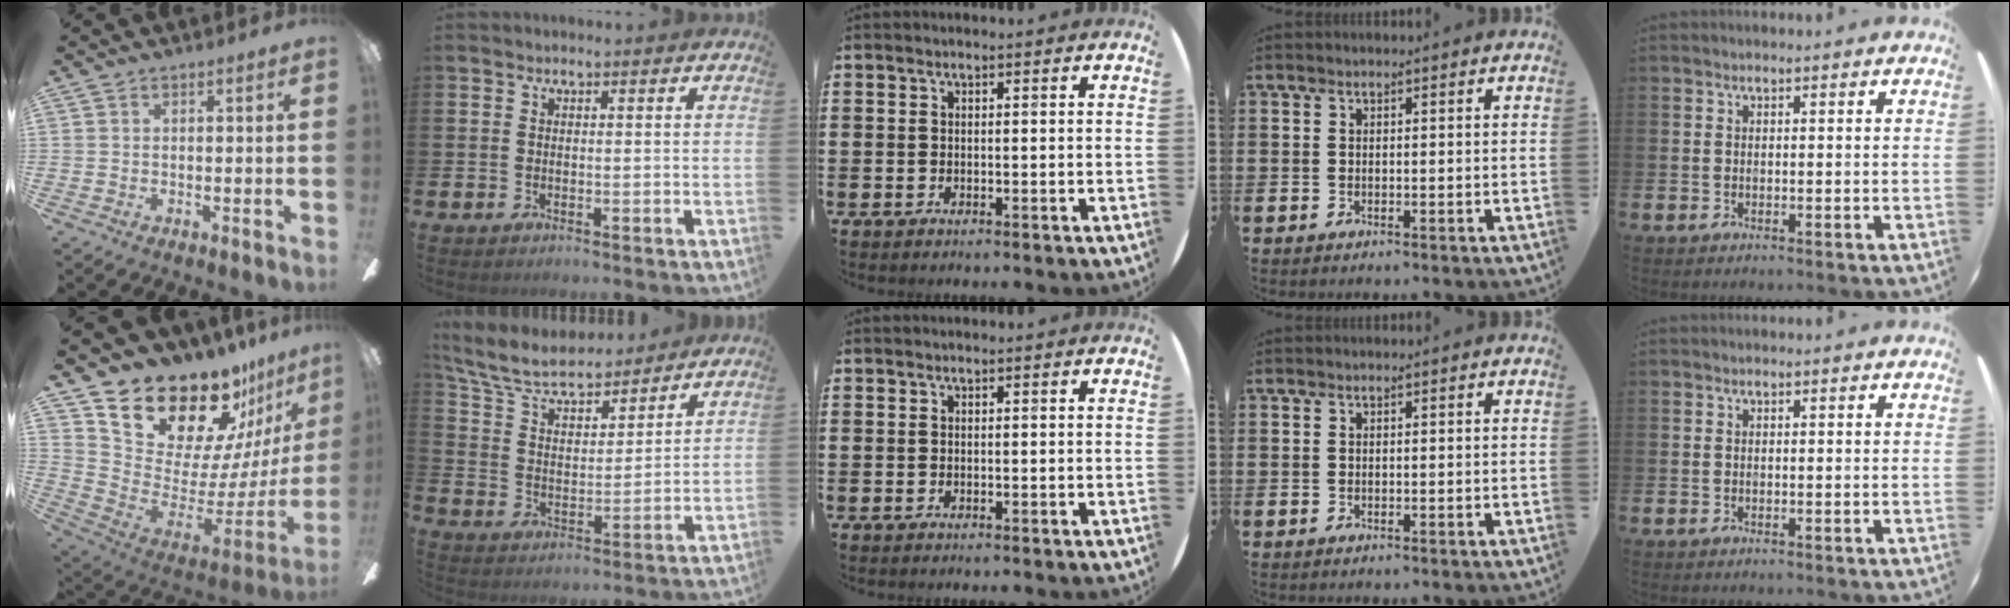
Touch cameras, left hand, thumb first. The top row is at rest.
{"thumb": {"total": 23.7, "force": [19.6, 9.8, 9.0], "torque": [-0.147, -0.149, 0.365]}, "index": {"total": 7.6, "force": [6.9, 2.3, 2.3], "torque": [-0.080, -0.047, 0.119]}}